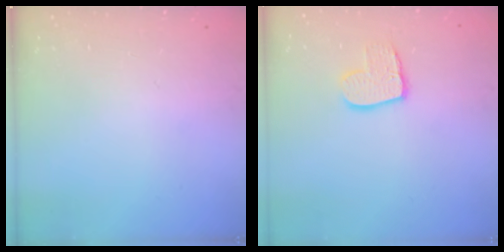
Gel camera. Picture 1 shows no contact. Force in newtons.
{"total": 9.8, "press": 9.8, "slide": 0.9}